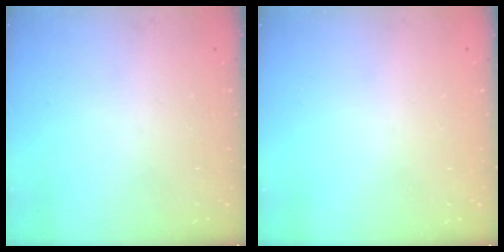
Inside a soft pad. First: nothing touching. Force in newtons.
{"total": 0.0}